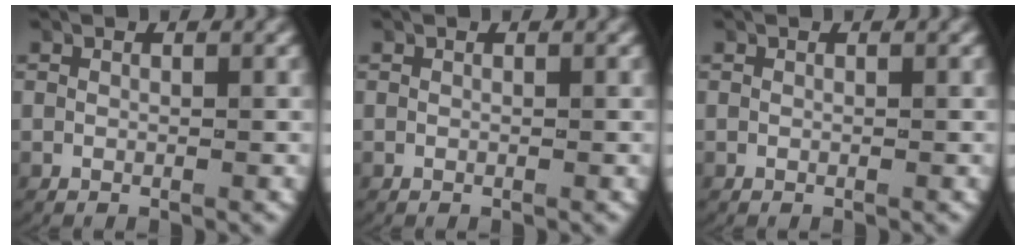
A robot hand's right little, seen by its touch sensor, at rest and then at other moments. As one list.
[{"total": 0.0}, {"total": 0.0}]